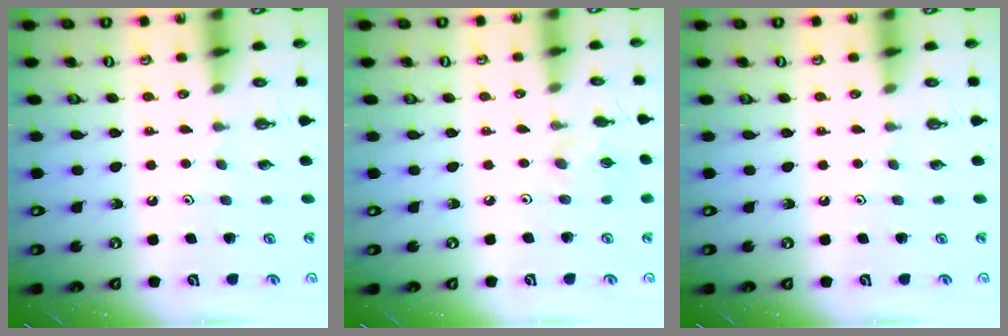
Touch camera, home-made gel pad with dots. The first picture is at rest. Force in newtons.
{"total": 1.3, "press": 1.2, "slide": 0.4}
{"total": 0.0}